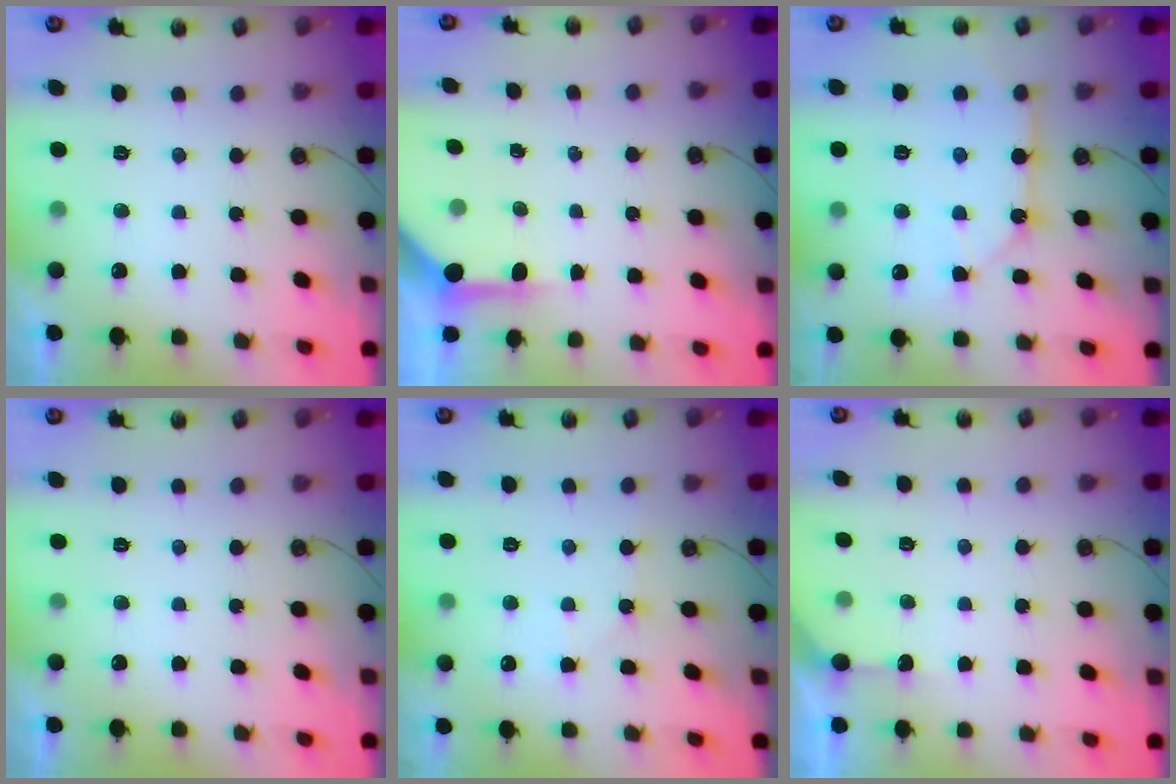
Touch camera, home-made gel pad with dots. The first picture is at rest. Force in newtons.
{"total": 4.4, "press": 4.4, "slide": 0.5}
{"total": 11.8, "press": 11.7, "slide": 1.3}
{"total": 0.0}
{"total": 3.9, "press": 3.9, "slide": 0.6}
{"total": 4.1, "press": 4.1, "slide": 0.5}